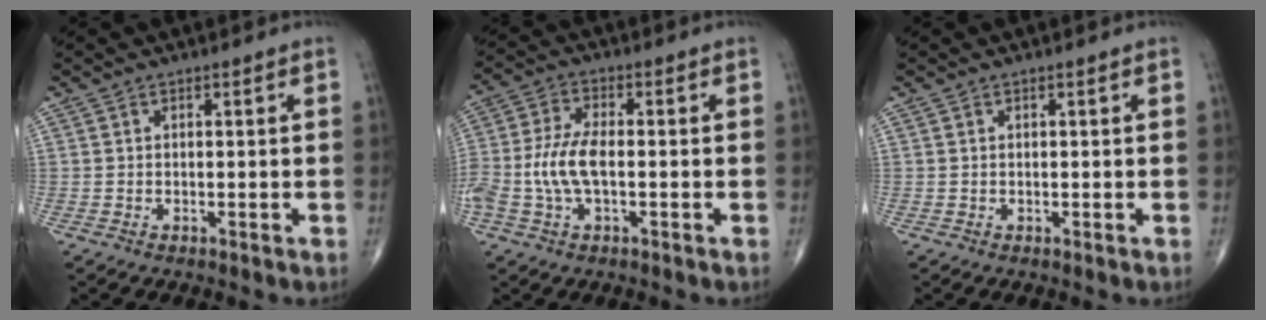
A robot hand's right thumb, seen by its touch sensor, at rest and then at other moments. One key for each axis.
{"total": 8.9, "fx": -1.4, "fy": 4.2, "fz": 7.8, "tx": -0.185, "ty": 0.020, "tz": -0.030}
{"total": 0.0}